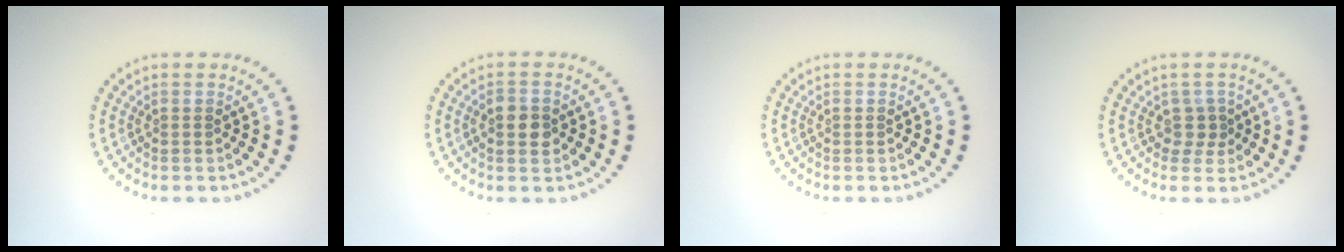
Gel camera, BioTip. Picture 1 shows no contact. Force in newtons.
{"total": 2.5, "press": 2.5, "slide": 0.1}
{"total": 0.0}
{"total": 1.6, "press": 1.1, "slide": 1.1}